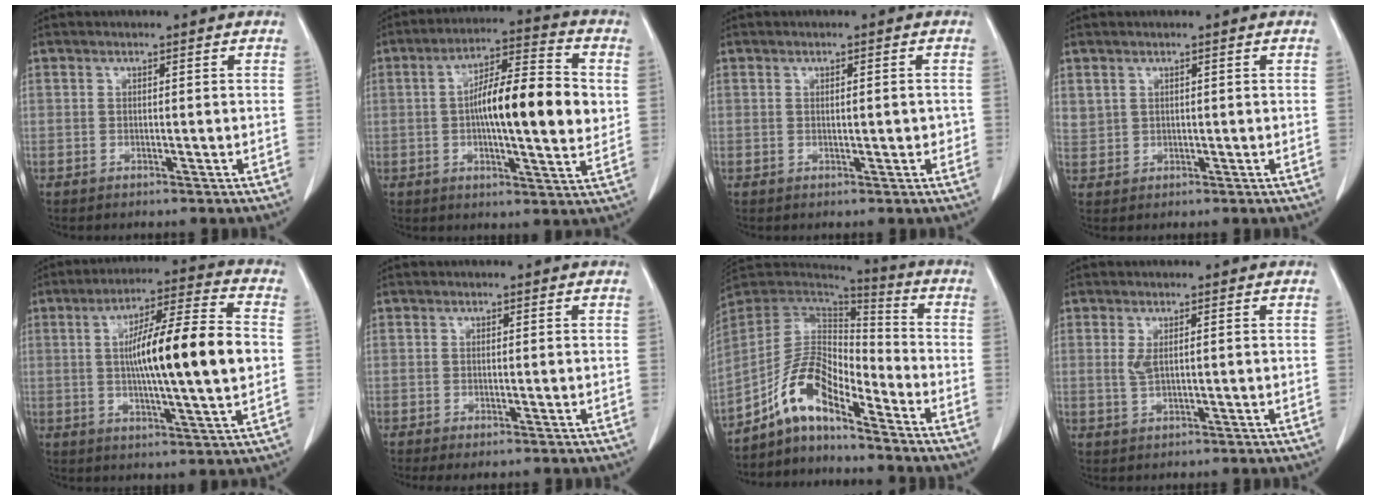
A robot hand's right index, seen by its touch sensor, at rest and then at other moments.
{"total": 14.8, "force": [0.8, 2.8, 14.5], "torque": [-0.237, 0.015, 0.003]}
{"total": 1.8, "force": [0.0, 0.6, 1.7], "torque": [-0.030, 0.002, 0.003]}
{"total": 2.4, "force": [1.1, 2.1, 0.5], "torque": [-0.003, 0.009, 0.029]}
{"total": 16.3, "force": [0.4, 0.9, 16.3], "torque": [-0.270, 0.010, 0.002]}
{"total": 1.6, "force": [-0.5, 0.3, 1.4], "torque": [-0.024, -0.005, -0.005]}
{"total": 9.8, "force": [-6.9, 3.3, 6.2], "torque": [-0.131, 0.031, -0.131]}
{"total": 2.2, "force": [0.3, 0.7, 2.0], "torque": [-0.042, 0.003, 0.012]}